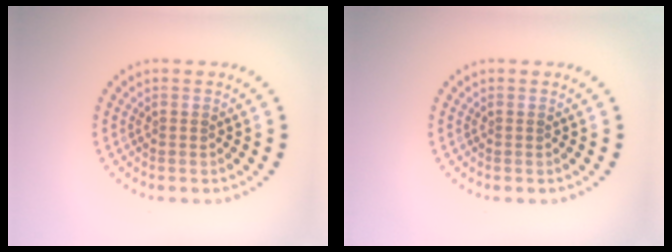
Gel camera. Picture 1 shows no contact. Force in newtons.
{"total": 0.0}